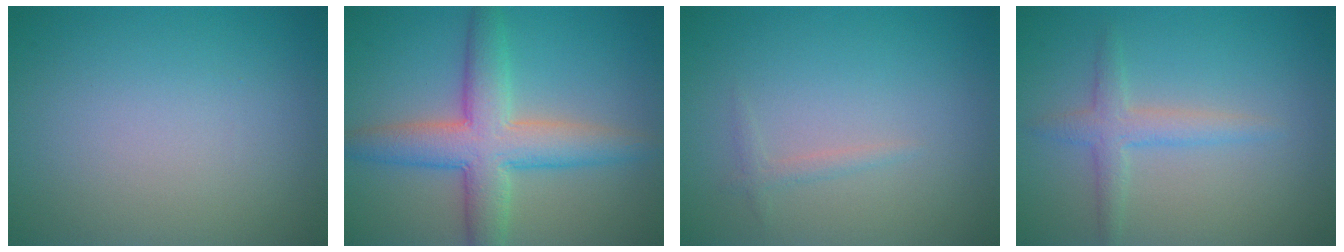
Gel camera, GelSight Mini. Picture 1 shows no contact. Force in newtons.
{"total": 6.8, "press": 6.8, "slide": 0.1}
{"total": 0.9, "press": 0.9, "slide": 0.1}
{"total": 2.4, "press": 2.4, "slide": 0.2}